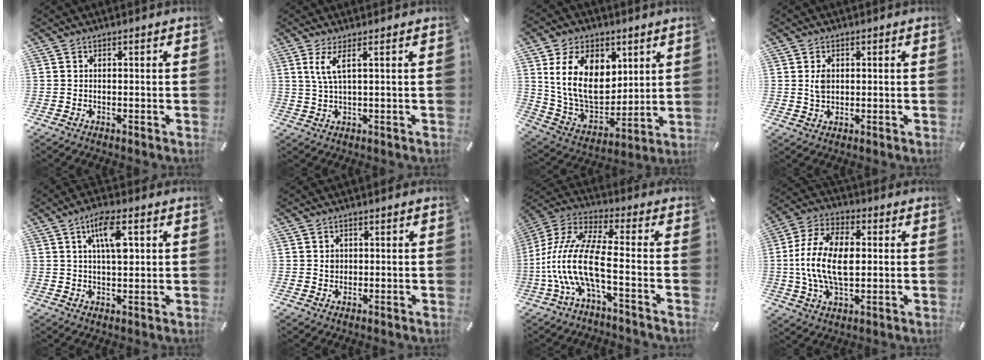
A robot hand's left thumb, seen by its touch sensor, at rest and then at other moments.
{"total": 4.3, "force": [1.8, 0.5, 3.9], "torque": [-0.083, -0.003, 0.031]}
{"total": 17.9, "force": [5.8, 13.0, 10.9], "torque": [-0.211, -0.026, 0.108]}
{"total": 2.9, "force": [0.6, 2.3, 1.7], "torque": [-0.029, 0.003, 0.009]}
{"total": 8.5, "force": [2.7, 3.2, 7.4], "torque": [-0.134, 0.003, 0.042]}
{"total": 1.7, "force": [0.3, 1.7, 0.4], "torque": [-0.002, 0.003, 0.002]}
{"total": 14.7, "force": [-3.5, 4.2, 13.6], "torque": [-0.302, -0.017, -0.069]}
{"total": 15.5, "force": [0.0, 9.4, 12.4], "torque": [-0.268, 0.010, 0.001]}